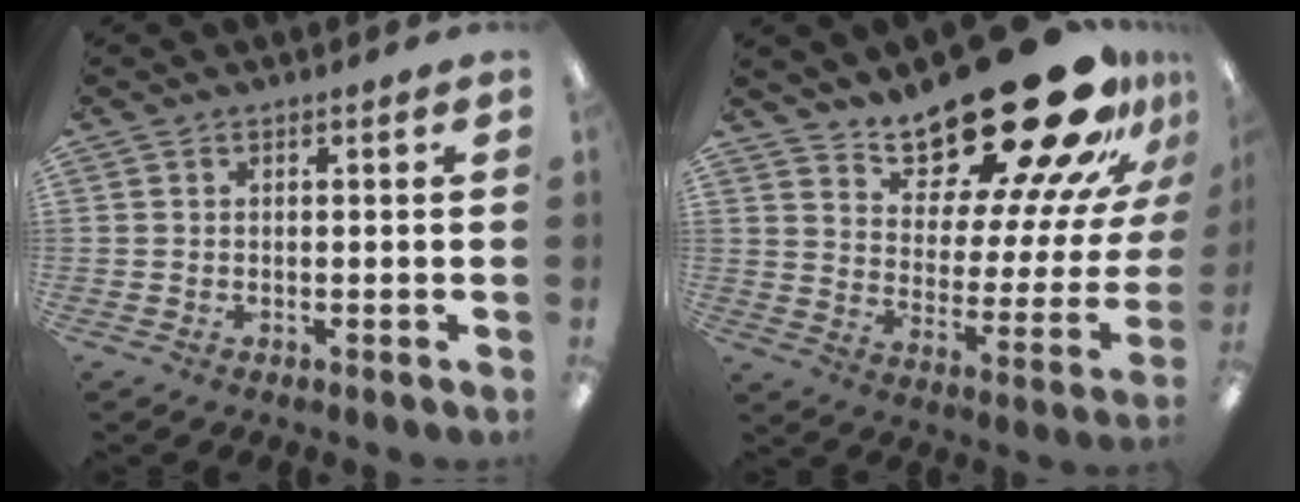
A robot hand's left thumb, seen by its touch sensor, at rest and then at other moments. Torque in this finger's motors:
{"motor_torque": [0.52, 0.64, 1.43, -1.34, 0.04]}